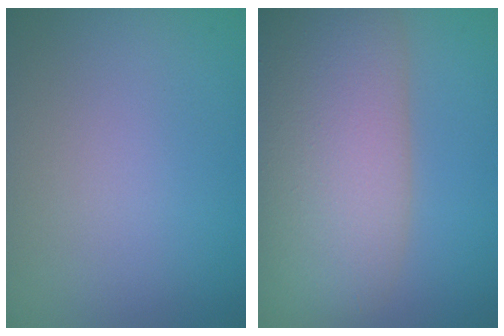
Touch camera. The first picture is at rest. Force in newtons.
{"total": 12.4, "press": 12.4, "slide": 0.6}